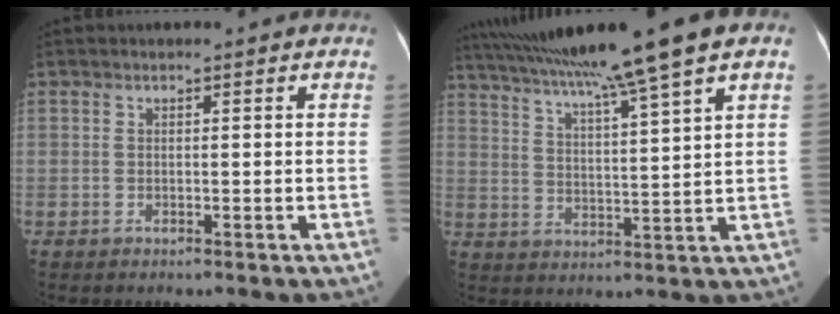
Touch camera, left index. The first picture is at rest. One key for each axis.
{"total": 16.3, "fx": 12.3, "fy": -1.8, "fz": 10.5, "tx": -0.177, "ty": 0.019, "tz": 0.191}